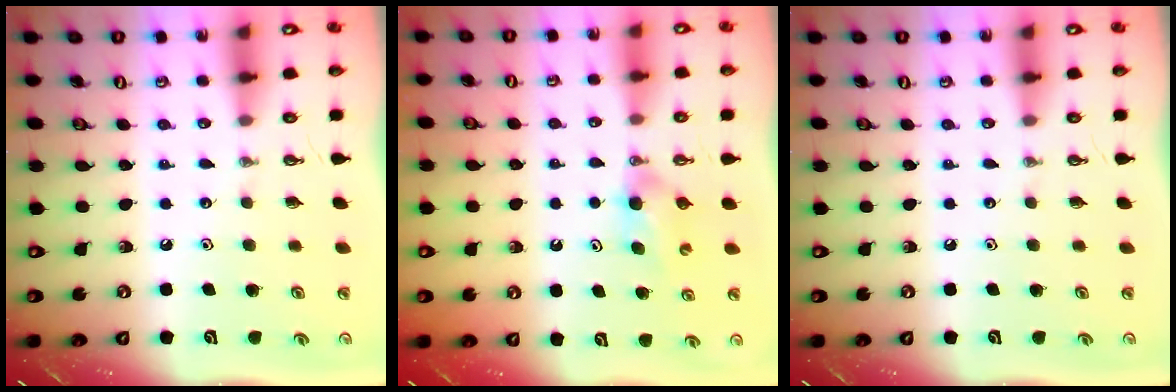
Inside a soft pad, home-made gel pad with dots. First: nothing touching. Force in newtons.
{"total": 3.0, "press": 2.9, "slide": 0.8}
{"total": 0.0}